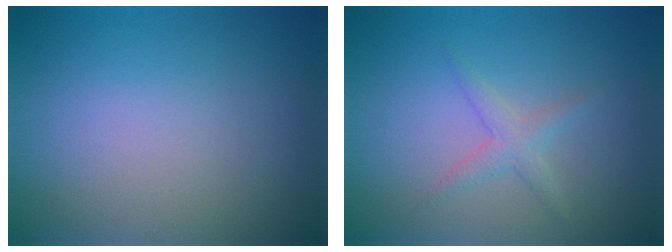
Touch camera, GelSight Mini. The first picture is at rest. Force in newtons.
{"total": 1.6, "press": 1.6, "slide": 0.1}